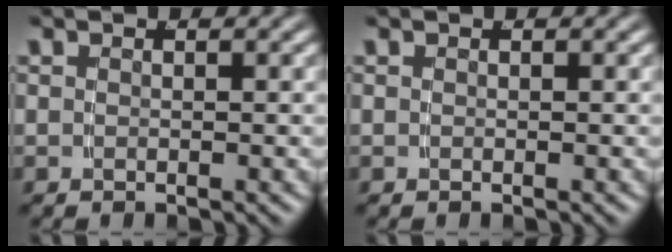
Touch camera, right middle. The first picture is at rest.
{"total": 0.0}